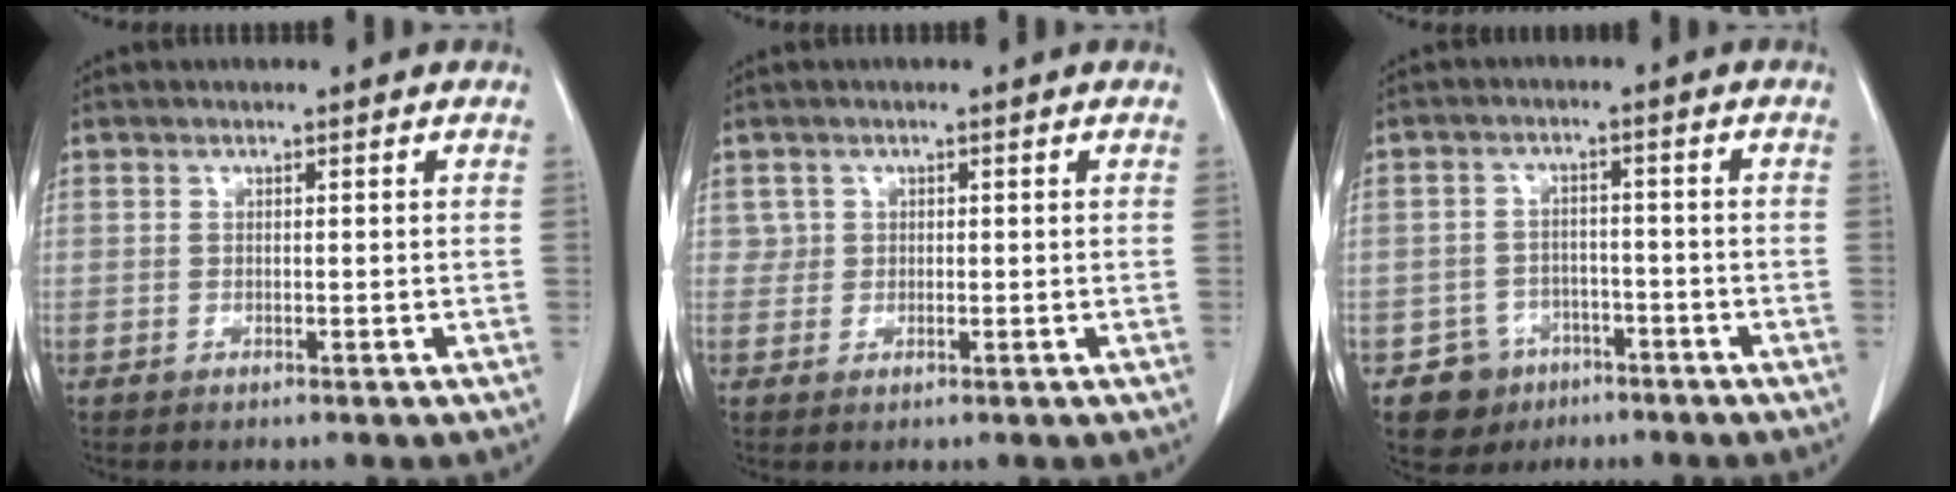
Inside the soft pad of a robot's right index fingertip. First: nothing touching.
{"total": 1.3, "force": [0.5, 1.2, 0.0], "torque": [0.014, 0.001, 0.003]}
{"total": 5.7, "force": [-3.2, 4.7, 0.3], "torque": [0.002, 0.012, -0.046]}